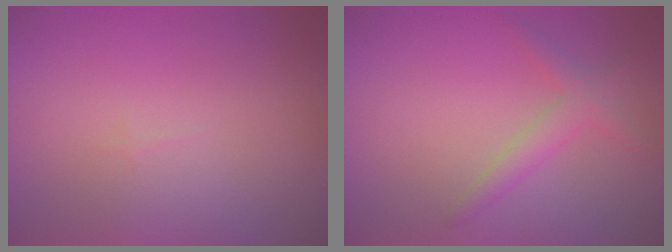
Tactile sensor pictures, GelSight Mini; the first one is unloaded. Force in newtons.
{"total": 2.2, "press": 2.2, "slide": 0.0}